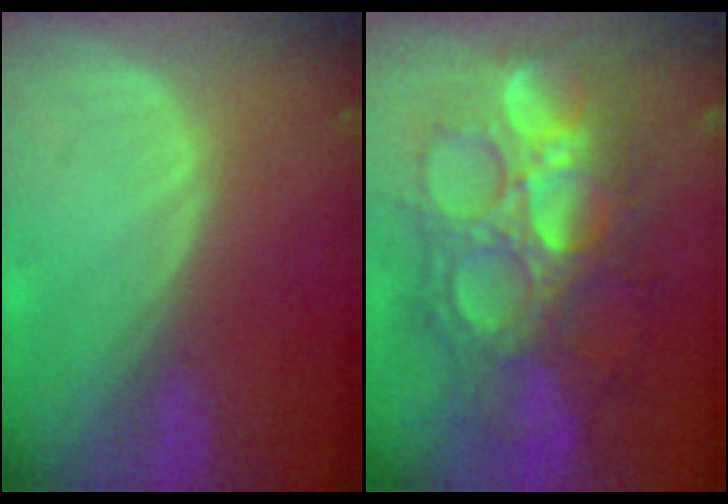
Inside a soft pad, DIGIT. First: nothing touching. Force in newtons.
{"total": 13.6, "press": 13.5, "slide": 1.5}